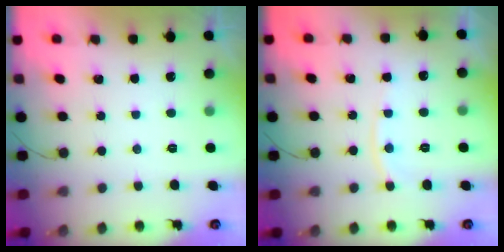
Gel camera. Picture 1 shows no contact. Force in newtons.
{"total": 6.9, "press": 6.9, "slide": 1.0}